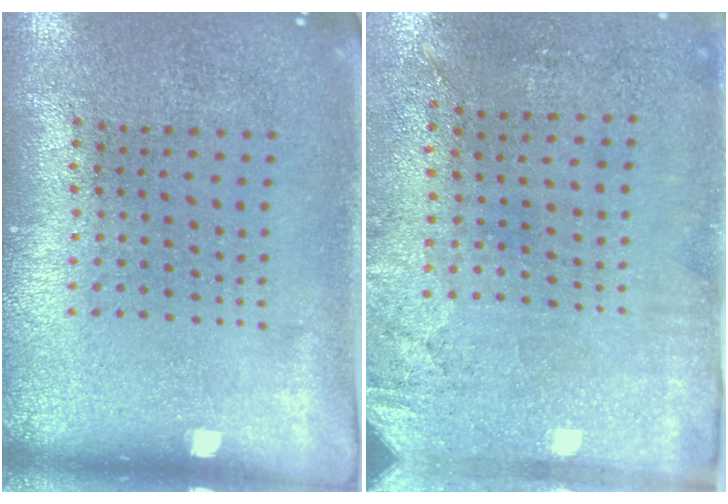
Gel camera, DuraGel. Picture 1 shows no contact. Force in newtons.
{"total": 2.9, "press": 2.4, "slide": 1.7}